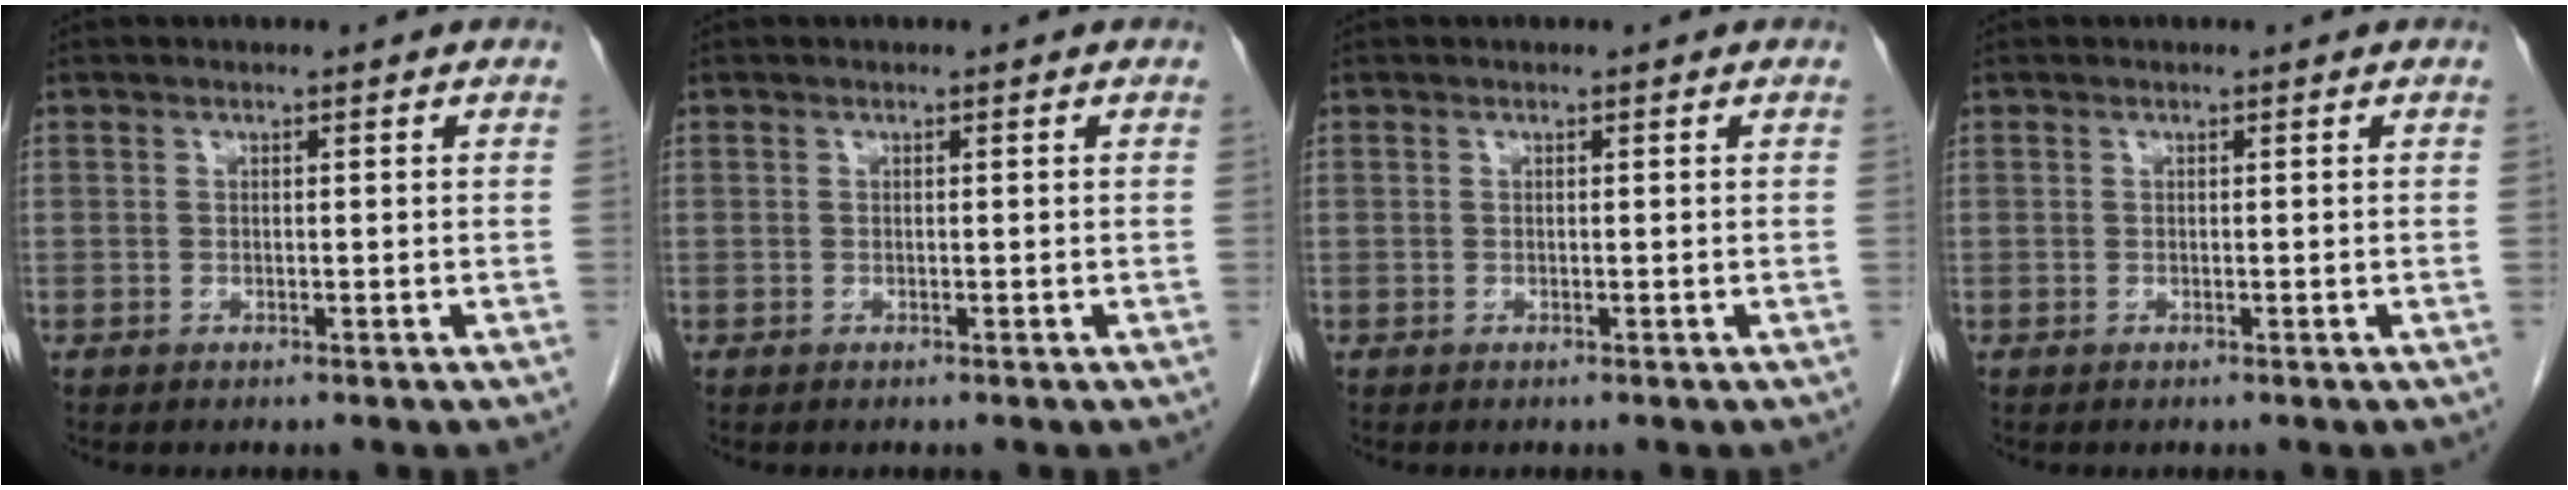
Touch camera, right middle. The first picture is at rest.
{"total": 0.0}
{"total": 0.0}
{"total": 0.0}